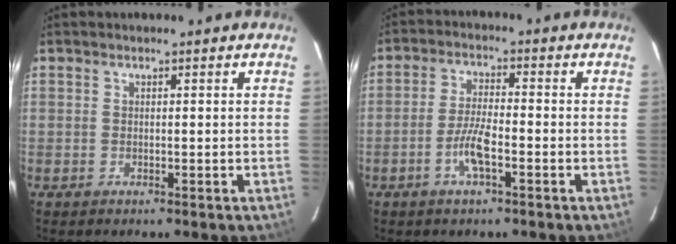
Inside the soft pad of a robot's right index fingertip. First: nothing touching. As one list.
[{"total": 5.4, "force": [-2.3, 1.0, 4.8], "torque": [-0.097, 0.002, -0.045]}]